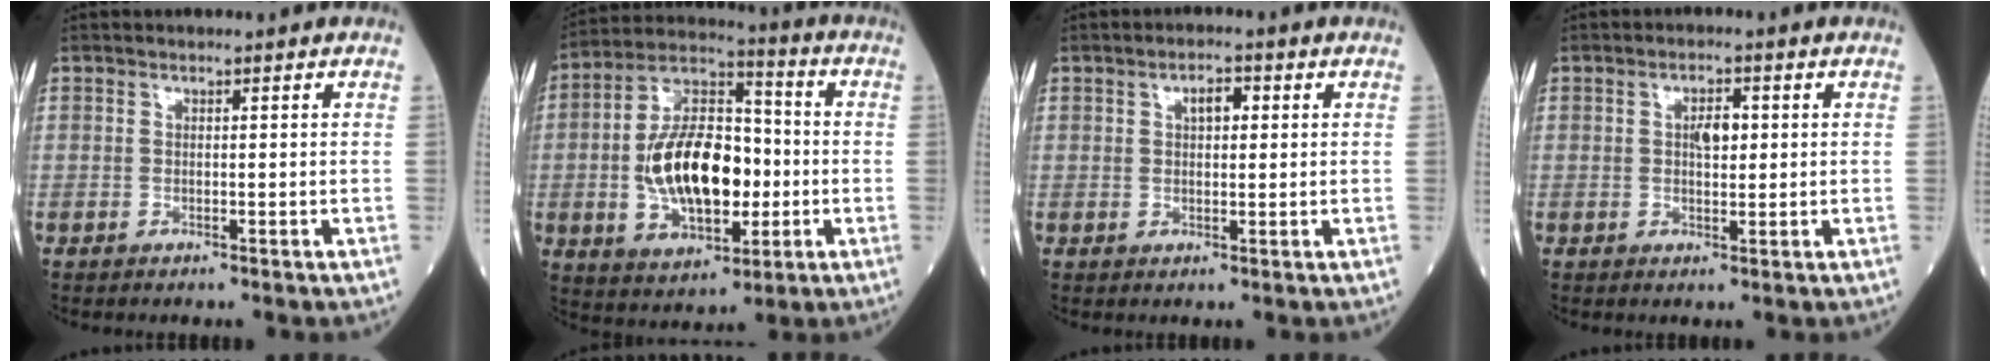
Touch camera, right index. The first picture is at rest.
{"total": 16.7, "force": [-1.9, 8.4, 14.4], "torque": [-0.277, 0.015, -0.027]}
{"total": 3.0, "force": [0.9, 1.3, 2.5], "torque": [-0.041, 0.006, 0.014]}
{"total": 3.2, "force": [0.6, 1.3, 2.8], "torque": [-0.046, 0.003, 0.009]}